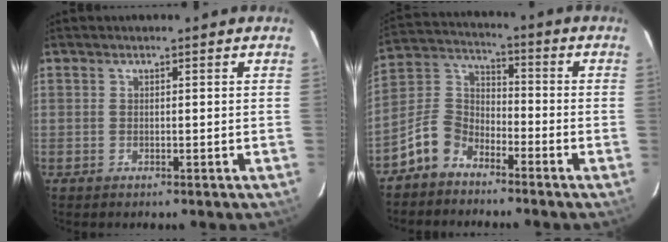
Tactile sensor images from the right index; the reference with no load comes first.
{"total": 8.3, "force": [-5.9, 4.8, 3.2], "torque": [-0.080, 0.033, -0.124]}